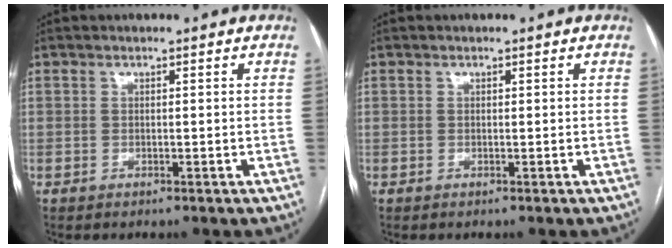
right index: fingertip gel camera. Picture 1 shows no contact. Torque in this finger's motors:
{"motor_torque": [0.06, -0.12, 0.00, 0.00]}